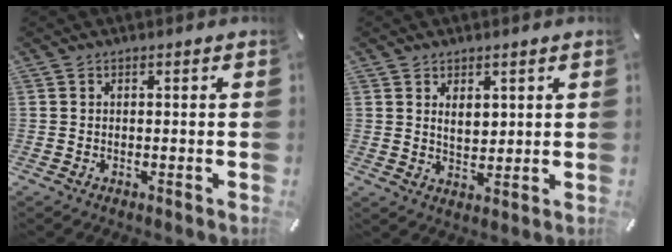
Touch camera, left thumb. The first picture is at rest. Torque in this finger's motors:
{"motor_torque": [0.90, 1.01, 0.24, -0.64, 0.00]}